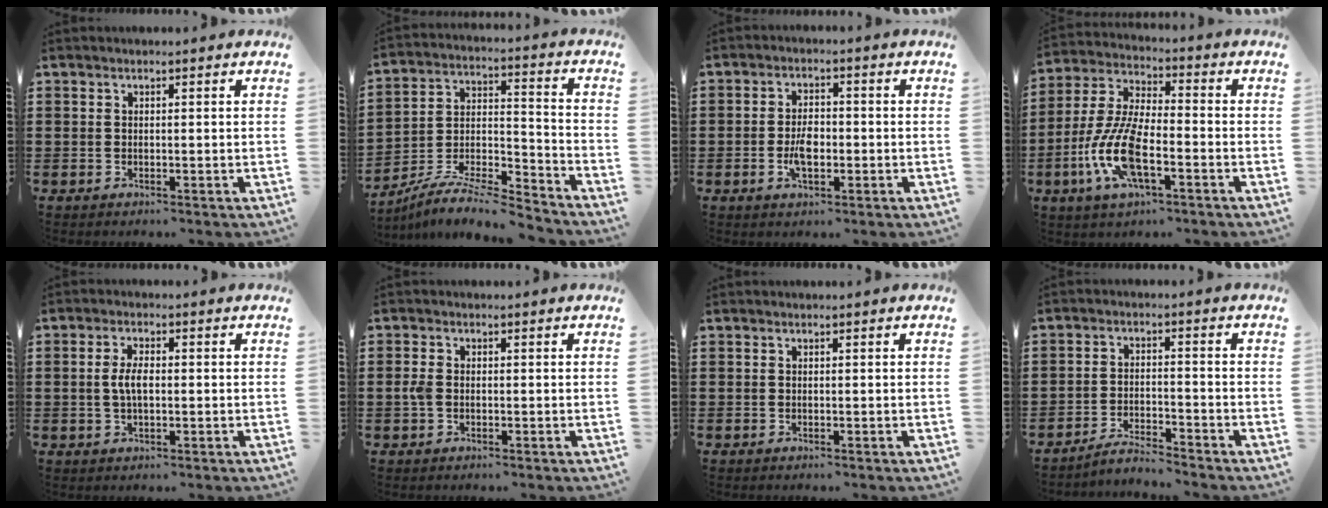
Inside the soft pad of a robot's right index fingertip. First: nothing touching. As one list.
[{"total": 9.2, "force": [-8.6, 1.0, 3.1], "torque": [-0.056, 0.012, -0.172]}, {"total": 4.3, "force": [-0.9, 2.3, 3.5], "torque": [-0.078, 0.002, -0.020]}, {"total": 10.7, "force": [-4.0, 3.8, 9.2], "torque": [-0.223, -0.012, -0.080]}, {"total": 3.7, "force": [0.0, 1.6, 3.3], "torque": [-0.072, 0.001, -0.005]}, {"total": 1.7, "force": [-0.2, 1.1, 1.2], "torque": [-0.039, 0.000, -0.009]}, {"total": 0.0}, {"total": 3.5, "force": [-3.4, -0.1, 0.7], "torque": [-0.016, 0.003, -0.069]}]